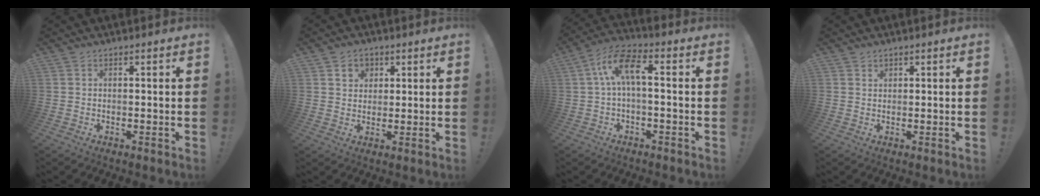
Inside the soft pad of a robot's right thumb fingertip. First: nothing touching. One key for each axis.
{"total": 5.2, "fx": 2.3, "fy": 4.4, "fz": 1.4, "tx": -0.016, "ty": -0.007, "tz": 0.042}
{"total": 10.1, "fx": 1.0, "fy": 3.5, "fz": 9.4, "tx": -0.188, "ty": 0.011, "tz": 0.018}
{"total": 1.1, "fx": 0.9, "fy": 0.5, "fz": 0.1, "tx": 0.008, "ty": -0.006, "tz": 0.016}